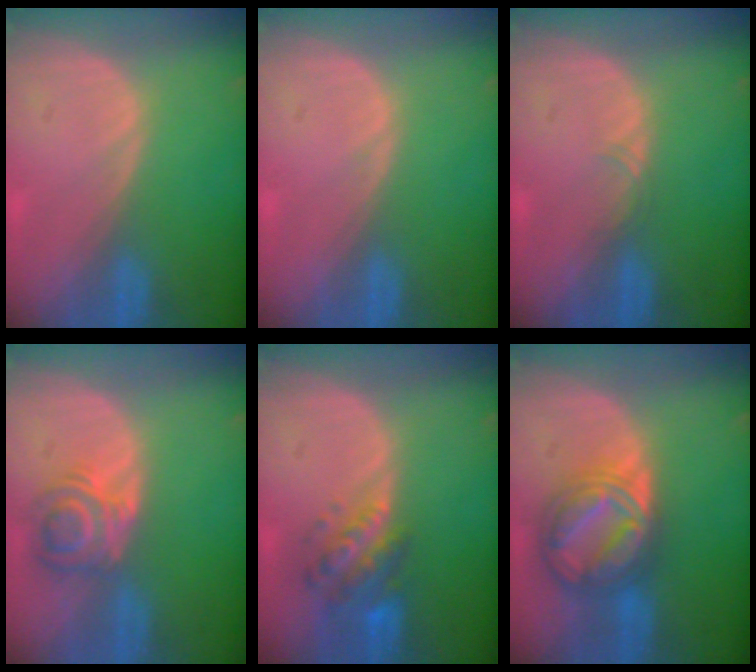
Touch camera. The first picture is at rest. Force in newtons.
{"total": 0.5, "press": 0.1, "slide": 0.5}
{"total": 0.9, "press": 0.8, "slide": 0.2}
{"total": 5.6, "press": 5.3, "slide": 1.8}
{"total": 6.1, "press": 5.9, "slide": 1.7}
{"total": 9.2, "press": 9.1, "slide": 0.6}